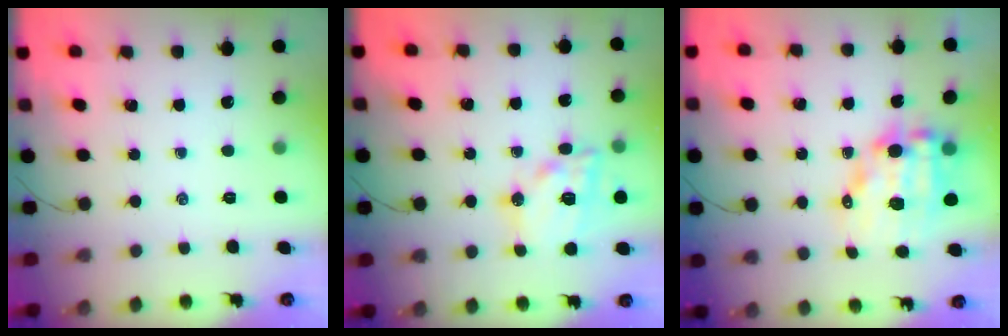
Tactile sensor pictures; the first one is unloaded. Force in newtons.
{"total": 16.4, "press": 16.2, "slide": 2.7}
{"total": 12.8, "press": 12.4, "slide": 3.1}